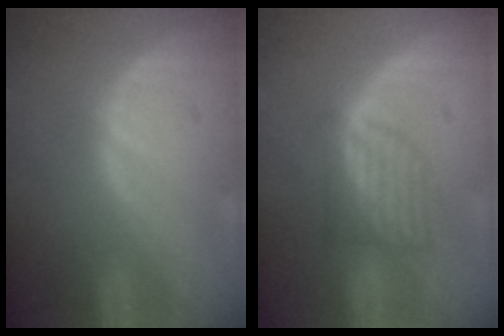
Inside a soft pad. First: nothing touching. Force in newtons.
{"total": 6.1, "press": 5.4, "slide": 2.8}